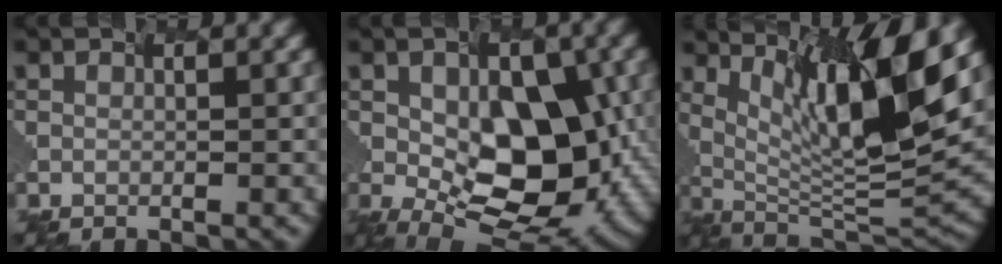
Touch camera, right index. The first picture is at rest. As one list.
[{"total": 10.9, "force": [-1.1, 6.0, 9.0], "torque": [-0.134, -0.004, -0.006]}, {"total": 11.2, "force": [4.6, 2.5, 9.9], "torque": [-0.175, -0.005, 0.101]}]